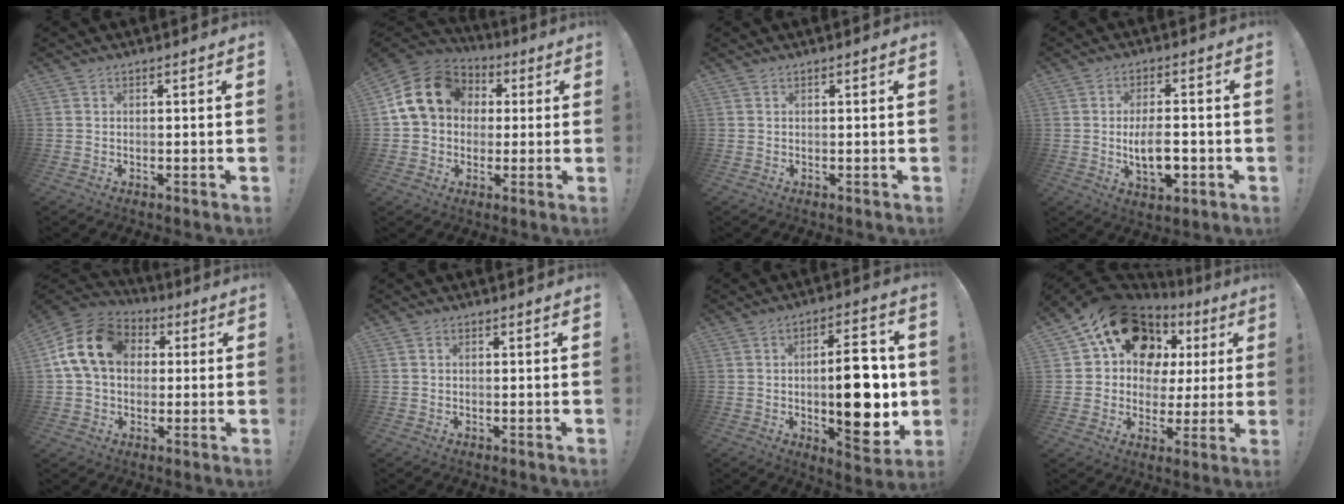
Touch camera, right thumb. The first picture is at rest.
{"total": 15.6, "force": [3.6, 12.8, 8.3], "torque": [-0.126, 0.005, 0.077]}
{"total": 0.0}
{"total": 10.2, "force": [-1.8, 4.9, 8.8], "torque": [-0.129, -0.002, -0.031]}
{"total": 15.7, "force": [3.3, 12.0, 9.5], "torque": [-0.167, 0.011, 0.068]}
{"total": 0.6, "force": [-0.3, 0.4, 0.2], "torque": [-0.007, 0.003, -0.005]}
{"total": 17.7, "force": [-0.6, 6.9, 16.2], "torque": [-0.225, 0.001, -0.006]}
{"total": 18.4, "force": [10.0, 12.5, 9.2], "torque": [-0.133, -0.063, 0.195]}